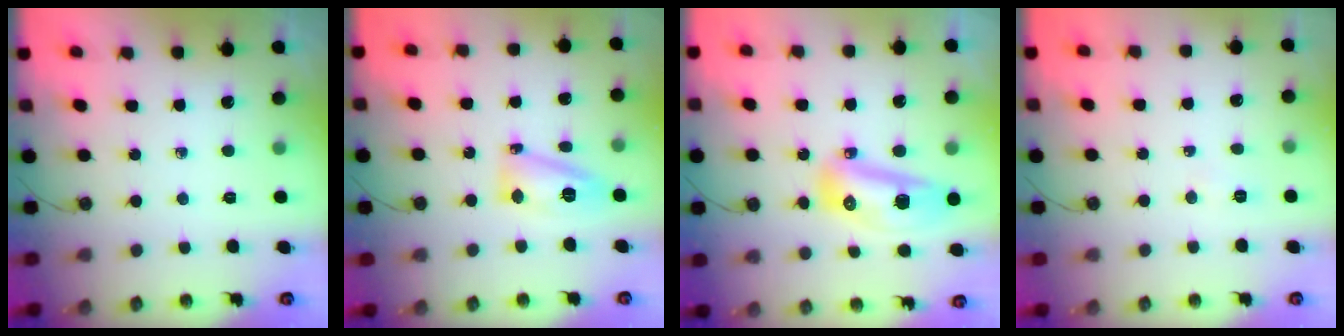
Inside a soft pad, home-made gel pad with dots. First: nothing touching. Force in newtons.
{"total": 12.8, "press": 12.7, "slide": 1.1}
{"total": 12.6, "press": 12.5, "slide": 1.6}
{"total": 4.1, "press": 4.0, "slide": 0.4}